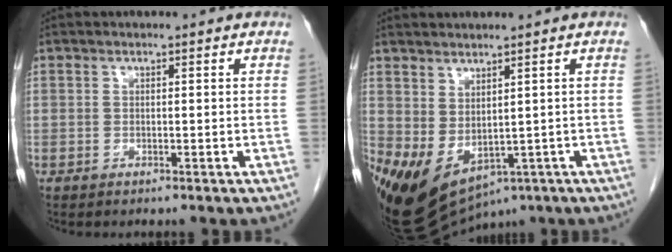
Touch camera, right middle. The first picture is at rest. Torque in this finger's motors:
{"motor_torque": [0.70, -0.72, 1.06, 0.21]}